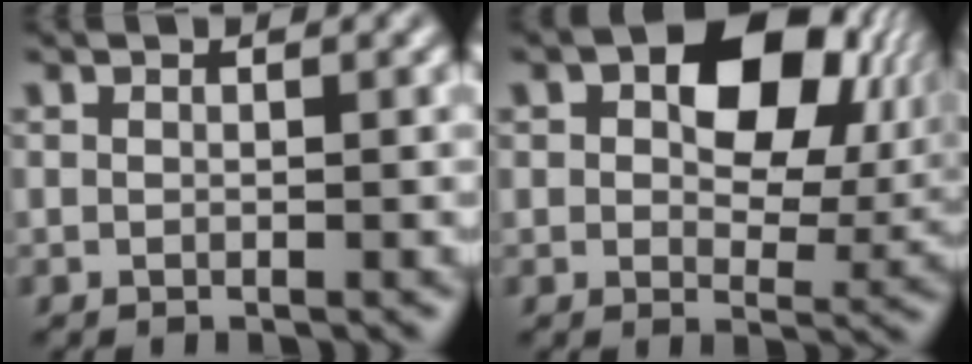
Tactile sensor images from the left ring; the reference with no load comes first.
{"total": 11.0, "force": [3.8, 6.6, 8.0], "torque": [-0.109, 0.006, 0.062]}